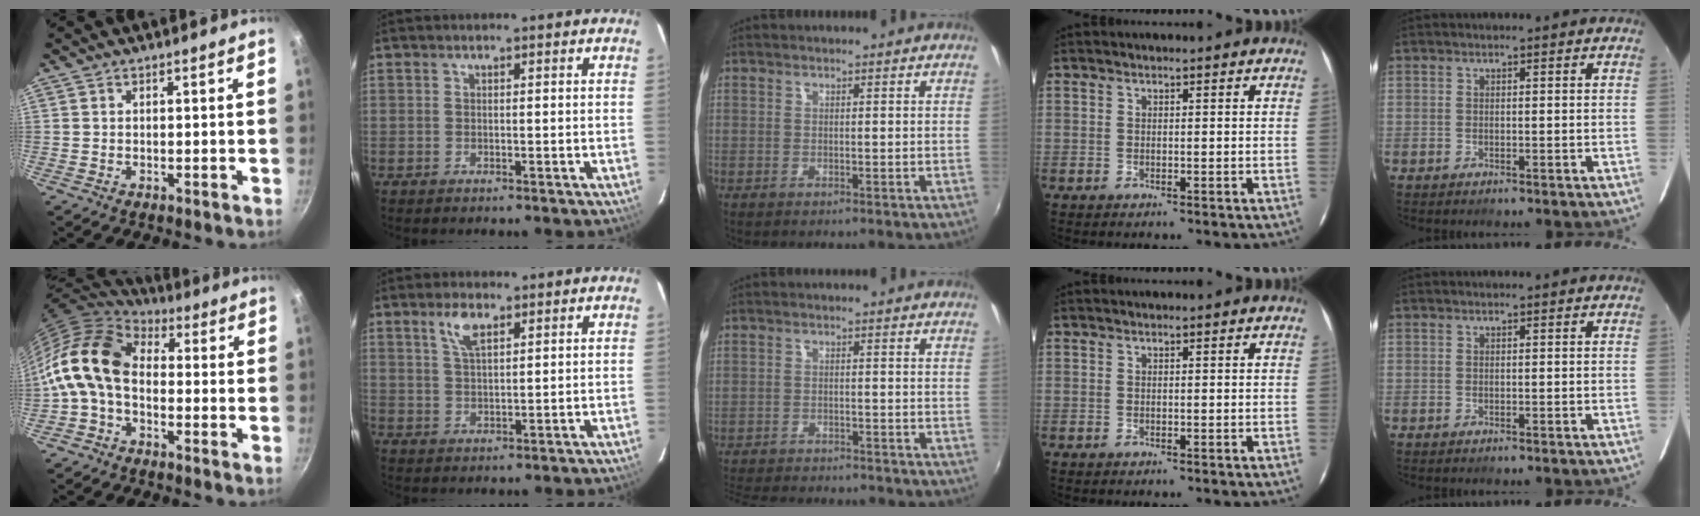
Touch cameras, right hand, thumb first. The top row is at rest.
{"thumb": {"total": 14.5, "force": [-0.9, 9.8, 10.7], "torque": [-0.201, 0.031, -0.039]}, "index": {"total": 4.6, "force": [2.6, 1.8, 3.3], "torque": [-0.064, 0.006, 0.052]}, "middle": {"total": 13.6, "force": [-12.1, 3.3, 5.2], "torque": [-0.122, -0.015, -0.179]}}